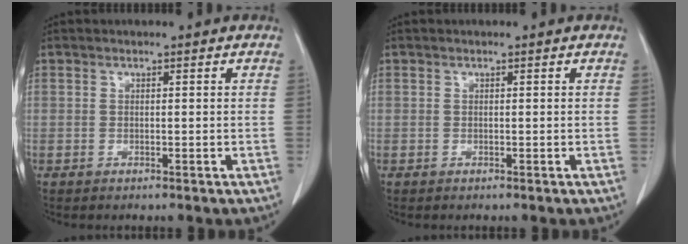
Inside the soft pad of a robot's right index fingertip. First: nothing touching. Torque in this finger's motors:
{"motor_torque": [0.00, 0.00, 0.00, 0.00]}